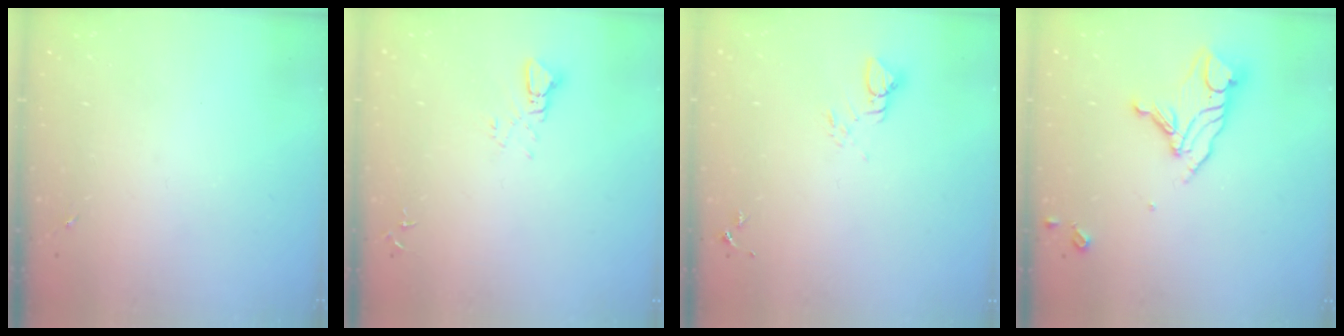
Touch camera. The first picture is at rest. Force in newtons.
{"total": 3.4, "press": 3.4, "slide": 0.2}
{"total": 3.7, "press": 3.7, "slide": 0.1}
{"total": 12.2, "press": 12.1, "slide": 1.2}